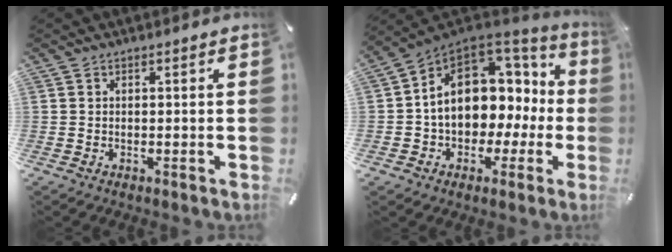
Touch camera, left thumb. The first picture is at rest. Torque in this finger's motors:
{"motor_torque": [2.38, 2.63, 1.18, -0.13, 0.66]}